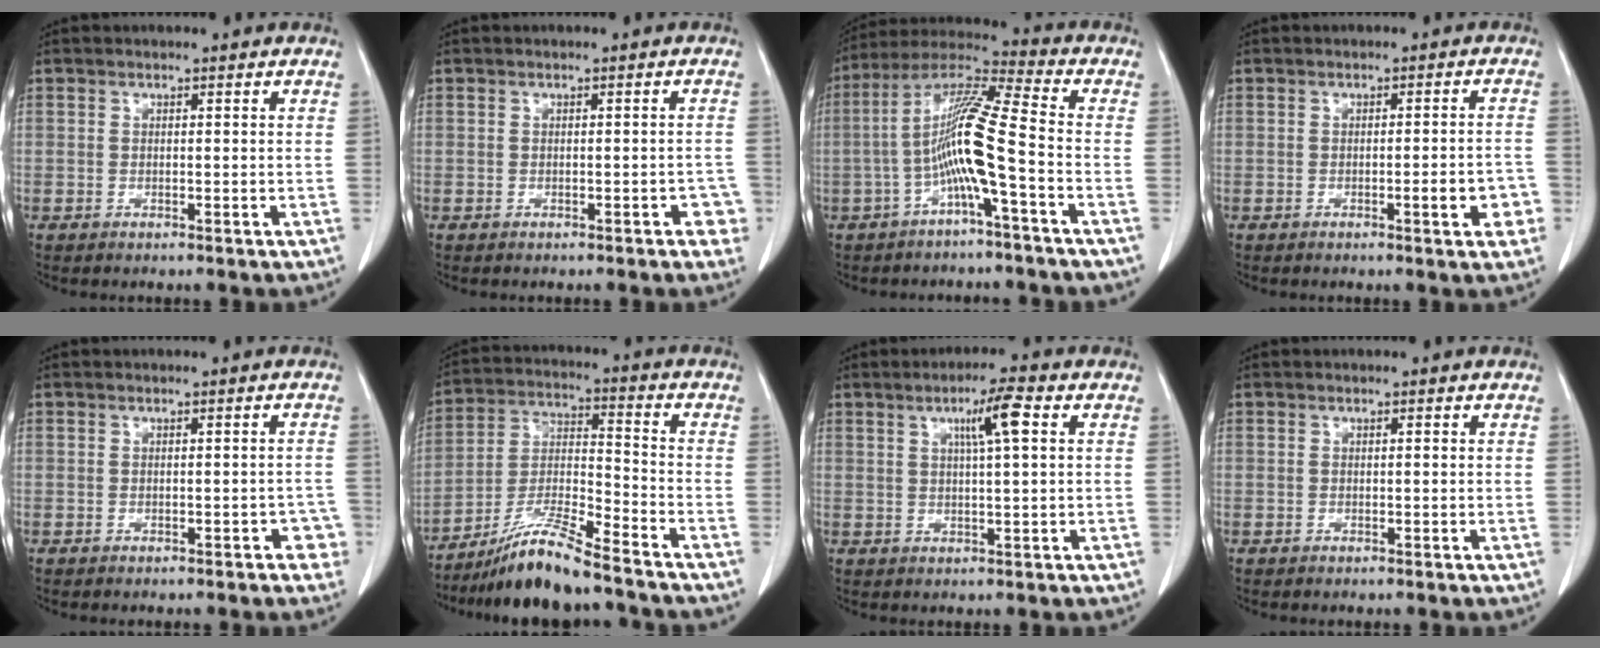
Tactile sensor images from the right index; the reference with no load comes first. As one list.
[{"total": 2.7, "force": [-1.2, 1.1, 2.1], "torque": [-0.012, 0.007, -0.011]}, {"total": 11.0, "force": [-3.0, -0.7, 10.5], "torque": [-0.206, 0.018, -0.065]}, {"total": 4.5, "force": [-1.9, 0.8, 4.0], "torque": [-0.045, 0.002, -0.023]}, {"total": 2.5, "force": [-1.3, 1.3, 1.7], "torque": [-0.008, 0.011, -0.011]}, {"total": 11.5, "force": [-9.5, 0.0, 6.5], "torque": [-0.131, -0.020, -0.178]}, {"total": 5.6, "force": [1.9, 0.0, 5.2], "torque": [-0.087, 0.004, 0.031]}, {"total": 0.0}]